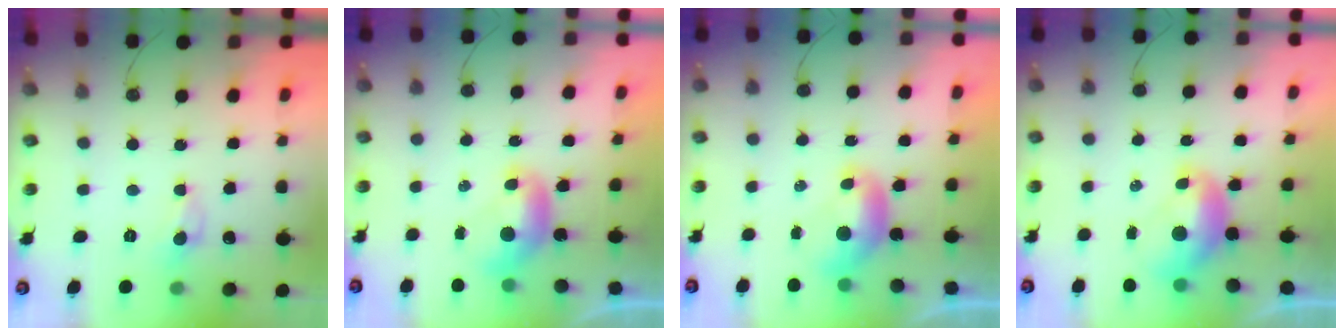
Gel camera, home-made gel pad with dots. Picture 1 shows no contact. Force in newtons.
{"total": 0.0}
{"total": 0.0}
{"total": 1.6, "press": 1.5, "slide": 0.3}